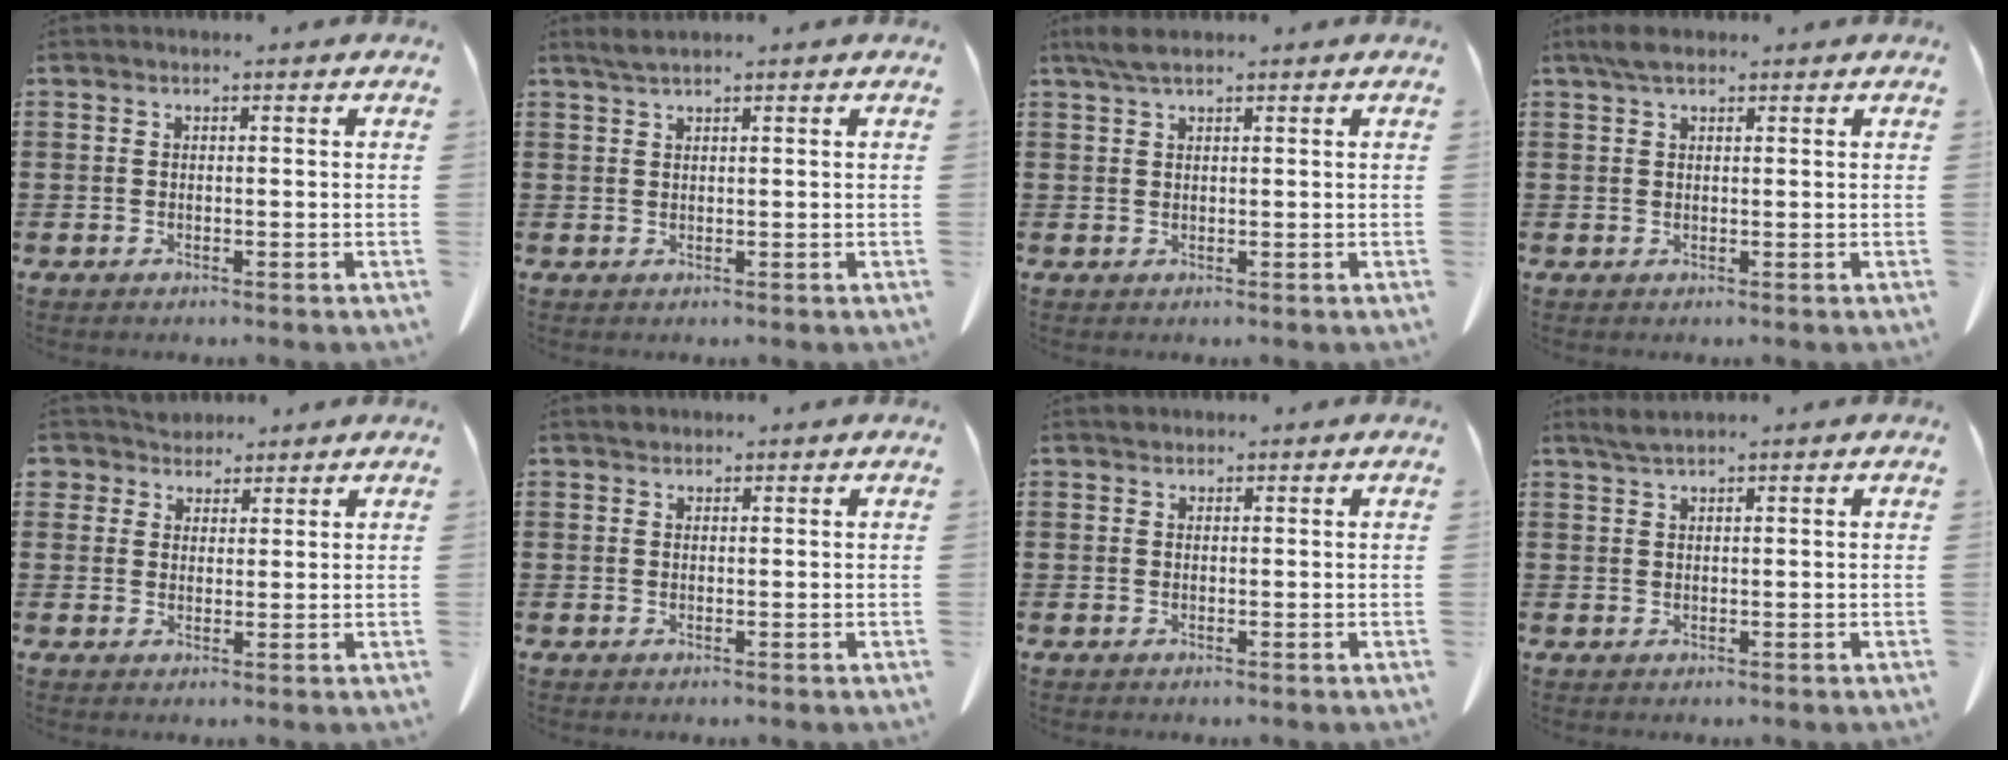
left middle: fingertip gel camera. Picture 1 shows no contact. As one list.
[{"total": 1.4, "force": [1.2, 0.1, 0.8], "torque": [-0.019, 0.001, 0.021]}, {"total": 2.8, "force": [1.8, 0.7, 2.0], "torque": [-0.043, 0.003, 0.032]}, {"total": 2.7, "force": [1.8, 1.0, 1.8], "torque": [-0.040, 0.007, 0.032]}, {"total": 3.8, "force": [3.2, 2.1, 0.2], "torque": [-0.020, 0.000, 0.060]}, {"total": 0.9, "force": [0.8, 0.4, 0.1], "torque": [-0.004, 0.002, 0.016]}, {"total": 0.6, "force": [0.5, 0.3, 0.0], "torque": [-0.002, 0.002, 0.010]}, {"total": 1.7, "force": [1.4, 0.1, 1.0], "torque": [-0.023, 0.000, 0.026]}]